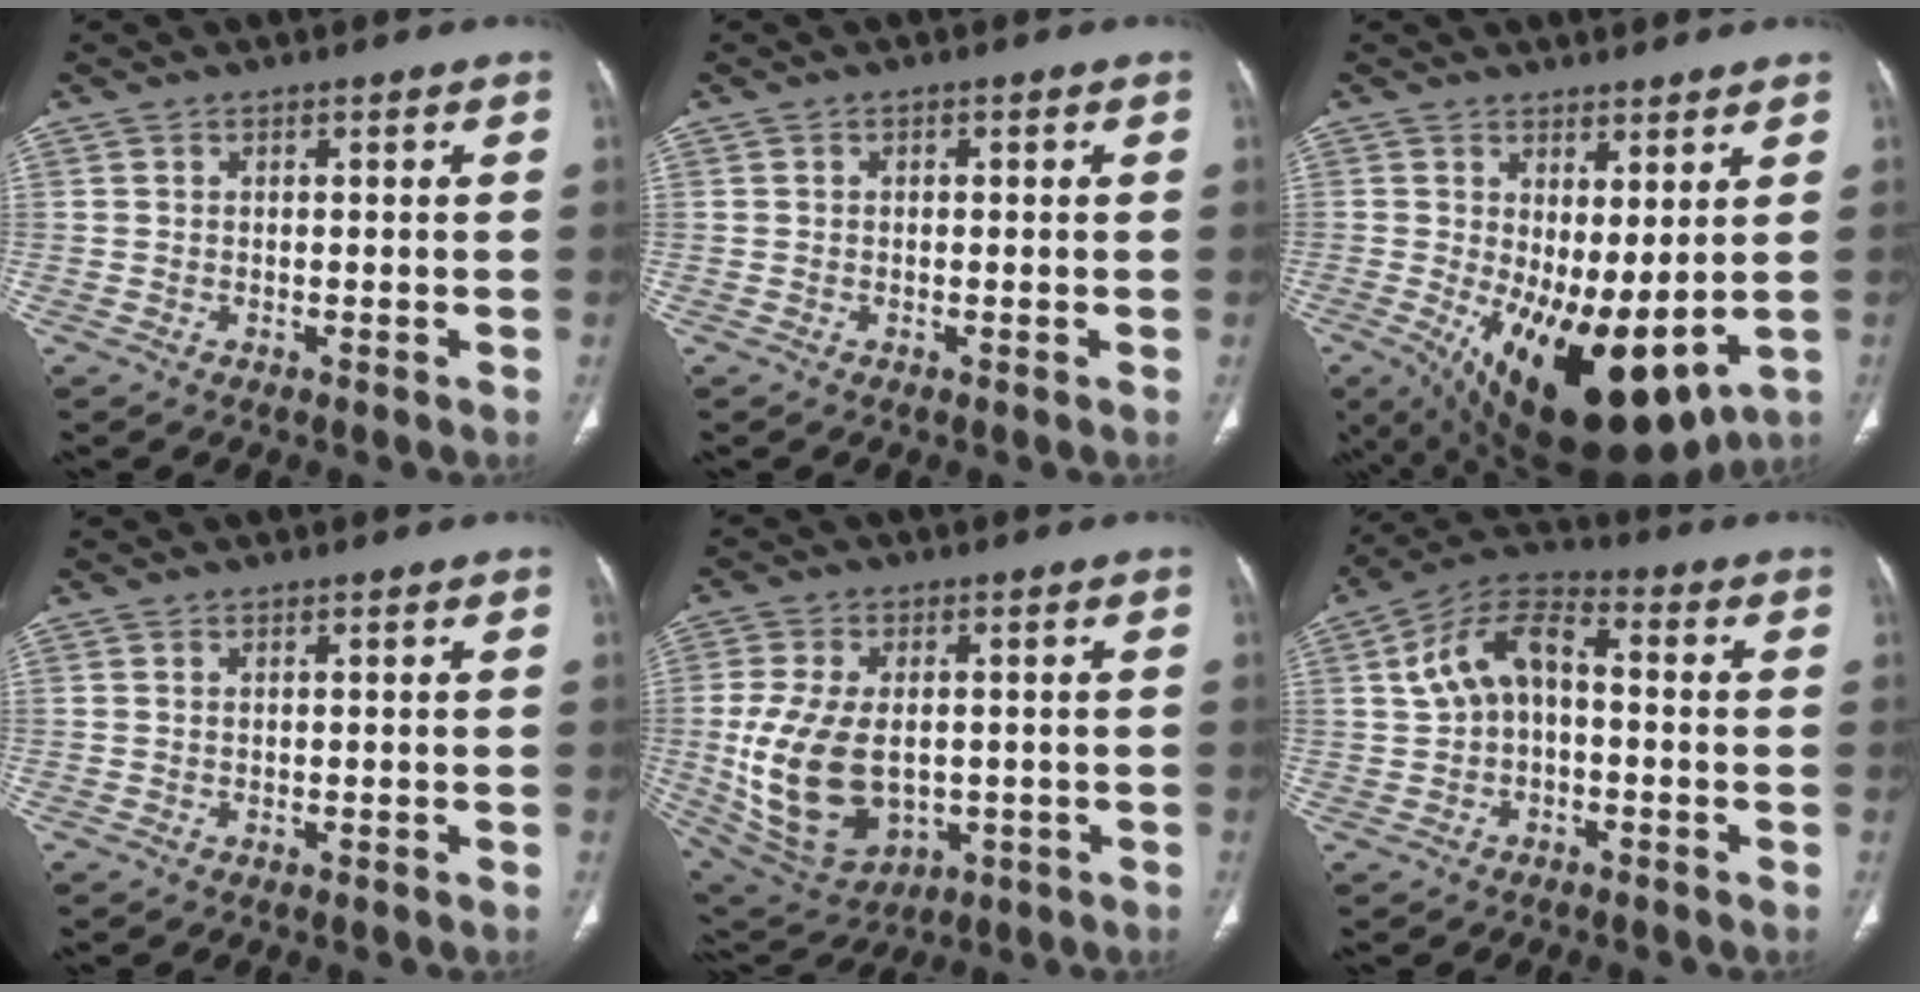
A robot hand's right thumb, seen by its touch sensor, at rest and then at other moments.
{"total": 0.6, "force": [0.1, 0.4, 0.4], "torque": [-0.003, 0.002, 0.000]}
{"total": 16.8, "force": [-1.2, 7.1, 15.1], "torque": [-0.250, -0.029, 0.010]}
{"total": 0.0}
{"total": 17.3, "force": [-1.3, 10.9, 13.4], "torque": [-0.257, -0.009, 0.007]}
{"total": 10.2, "force": [0.3, 6.1, 8.1], "torque": [-0.148, 0.035, -0.006]}